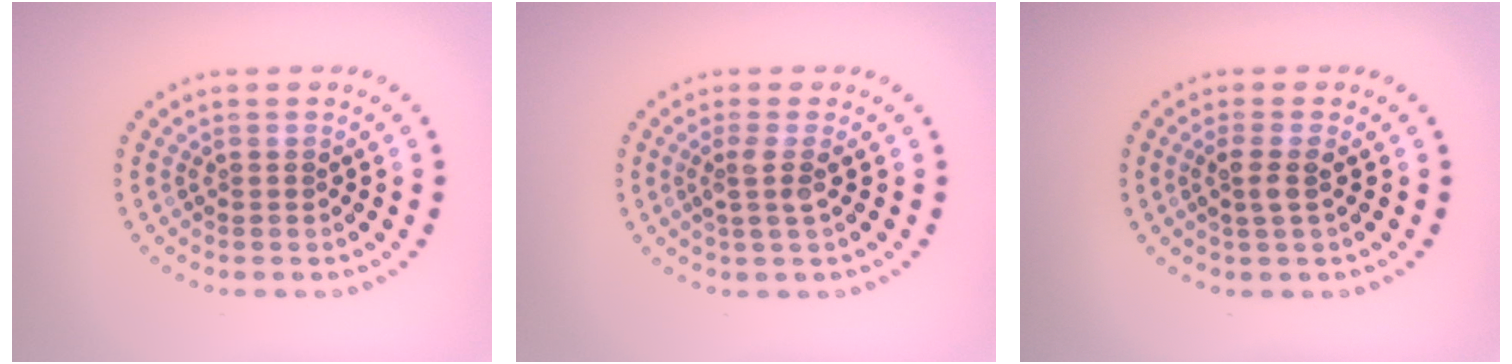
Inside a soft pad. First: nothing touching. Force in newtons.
{"total": 1.8, "press": 1.3, "slide": 1.3}
{"total": 1.6, "press": 1.3, "slide": 0.9}